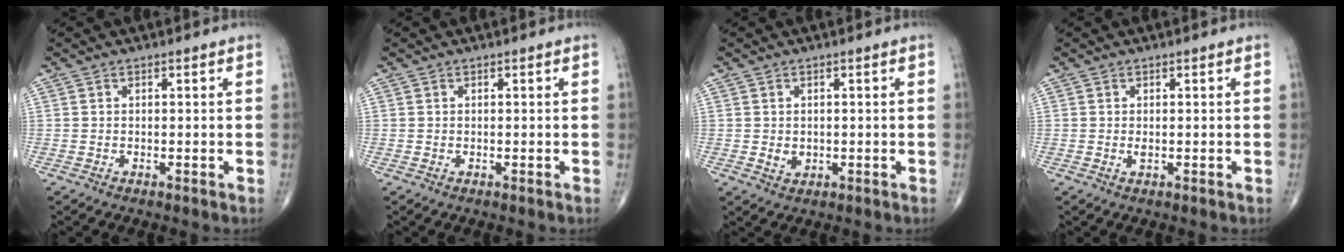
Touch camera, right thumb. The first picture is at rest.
{"total": 0.0}
{"total": 2.1, "force": [-0.1, 1.7, 1.2], "torque": [-0.014, -0.002, 0.005]}
{"total": 0.7, "force": [0.0, 0.3, 0.6], "torque": [-0.013, -0.003, 0.000]}